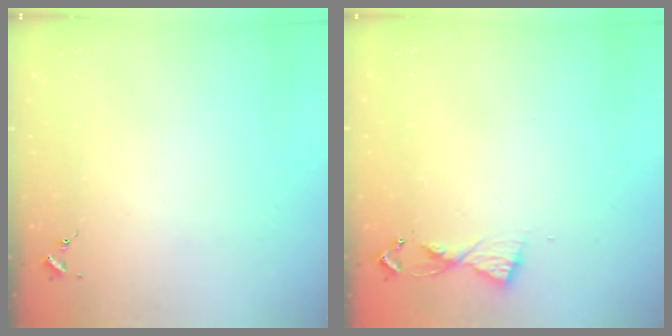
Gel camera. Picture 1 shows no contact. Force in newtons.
{"total": 5.5, "press": 5.4, "slide": 0.6}